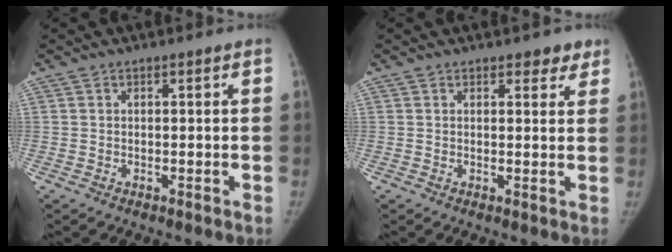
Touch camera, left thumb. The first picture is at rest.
{"total": 3.0, "force": [2.2, 1.6, 1.4], "torque": [0.009, -0.010, 0.025]}